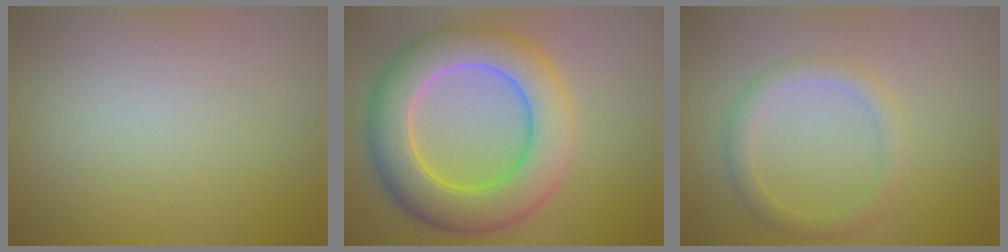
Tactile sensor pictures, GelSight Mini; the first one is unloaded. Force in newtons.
{"total": 8.3, "press": 8.3, "slide": 0.2}
{"total": 2.1, "press": 2.1, "slide": 0.1}